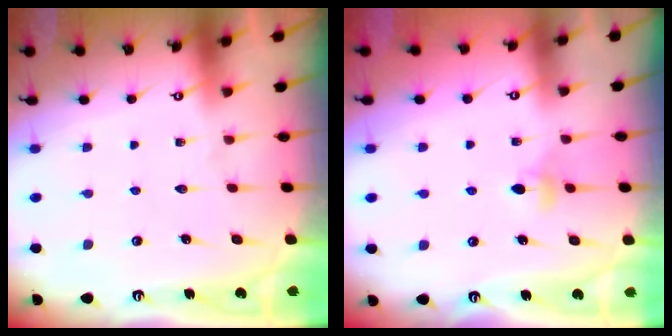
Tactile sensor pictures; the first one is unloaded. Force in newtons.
{"total": 3.8, "press": 3.7, "slide": 0.8}